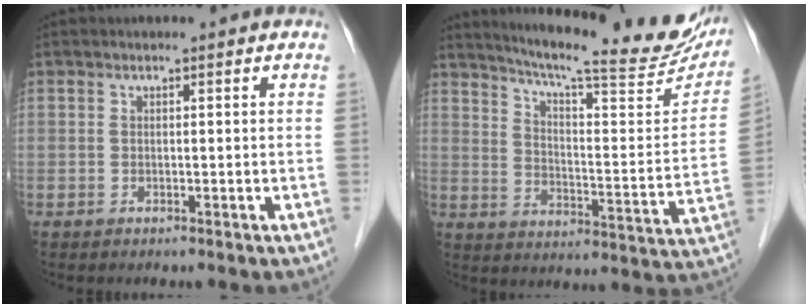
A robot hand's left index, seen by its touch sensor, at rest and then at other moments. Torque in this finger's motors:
{"motor_torque": [-1.06, -1.08, 0.29, 0.07]}